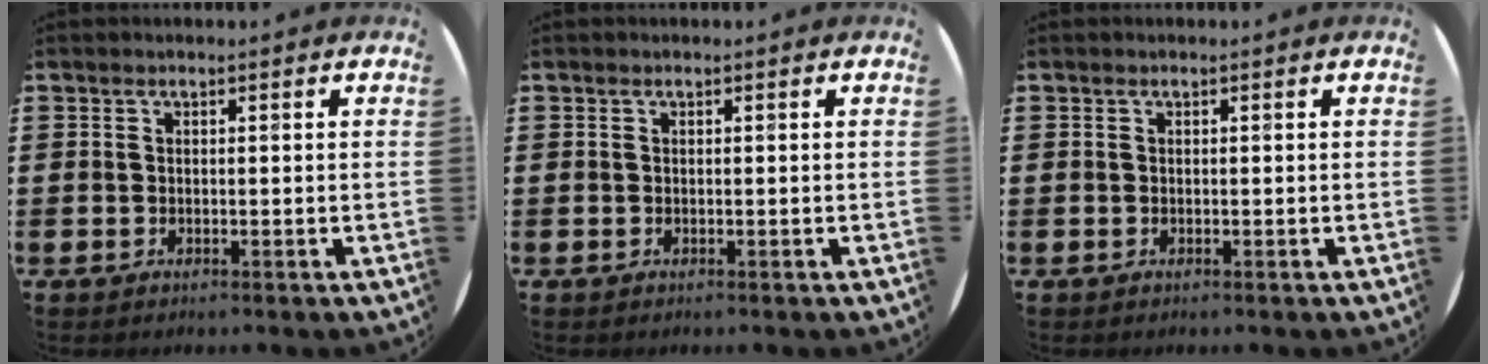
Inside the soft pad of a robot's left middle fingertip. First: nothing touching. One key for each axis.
{"total": 0.0}
{"total": 0.0}